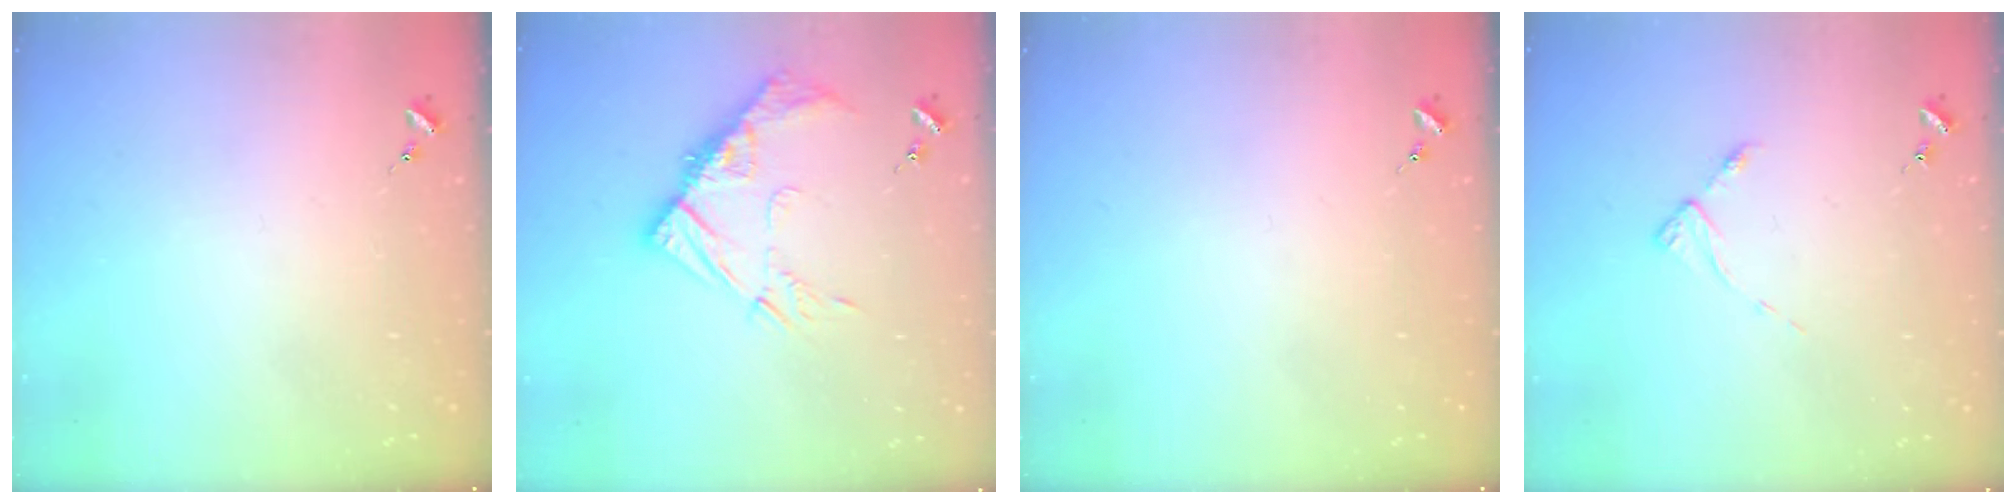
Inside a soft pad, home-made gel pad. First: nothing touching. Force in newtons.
{"total": 12.2, "press": 12.1, "slide": 0.9}
{"total": 0.0}
{"total": 3.5, "press": 3.5, "slide": 0.6}